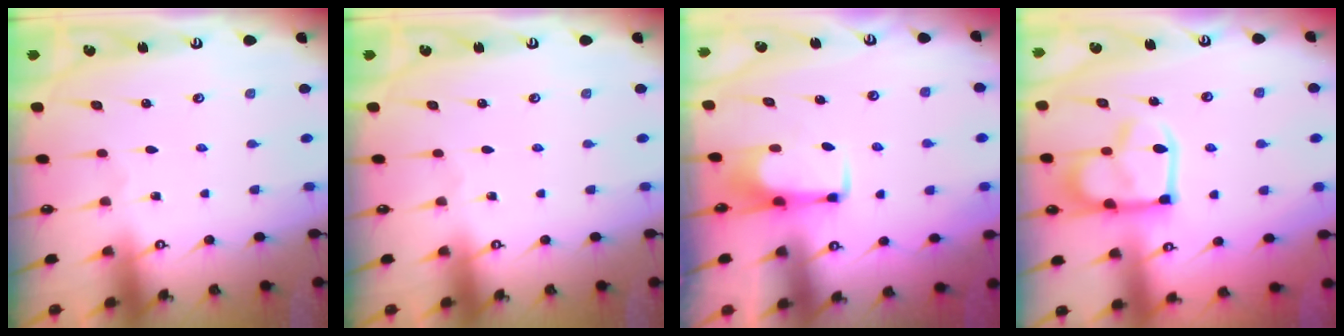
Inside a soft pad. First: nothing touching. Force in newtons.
{"total": 0.0}
{"total": 1.5, "press": 1.4, "slide": 0.5}
{"total": 10.6, "press": 10.5, "slide": 1.6}